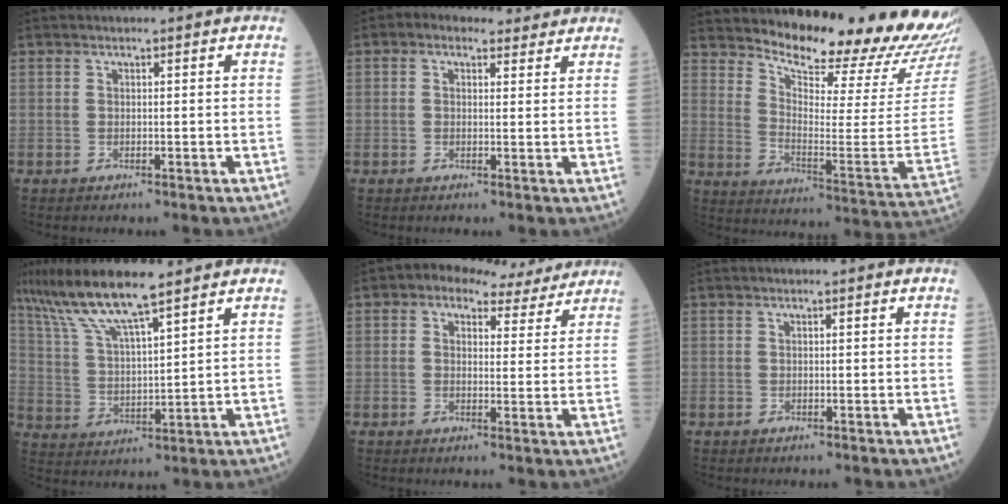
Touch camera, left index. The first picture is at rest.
{"total": 4.1, "force": [2.7, 2.6, 1.6], "torque": [-0.027, 0.024, 0.041]}
{"total": 20.9, "force": [19.9, 0.4, 6.3], "torque": [-0.113, -0.130, 0.261]}
{"total": 11.3, "force": [8.8, 0.7, 7.2], "torque": [-0.150, 0.011, 0.169]}
{"total": 7.3, "force": [5.6, 3.8, 2.7], "torque": [-0.034, 0.022, 0.064]}
{"total": 0.0}